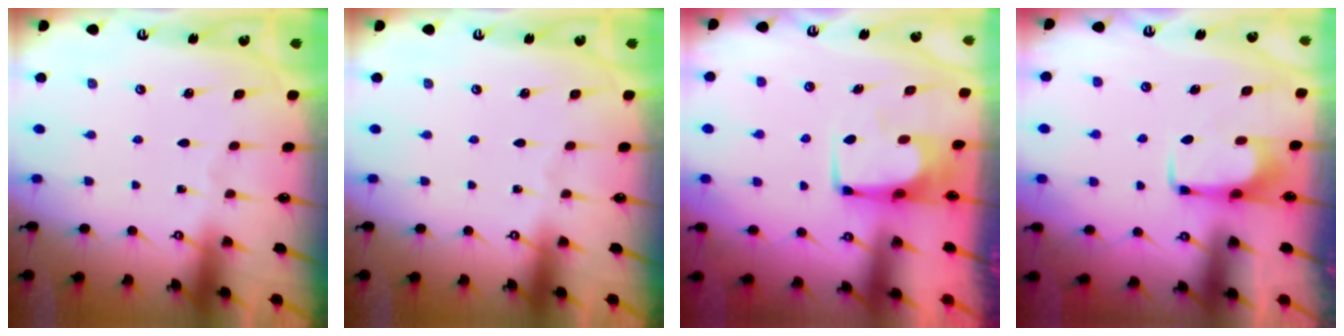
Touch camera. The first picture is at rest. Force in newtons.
{"total": 0.0}
{"total": 2.4, "press": 2.3, "slide": 0.5}
{"total": 1.7, "press": 1.6, "slide": 0.4}